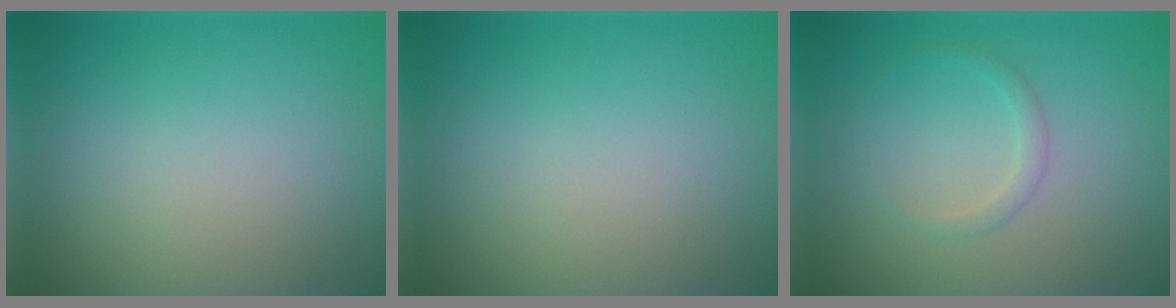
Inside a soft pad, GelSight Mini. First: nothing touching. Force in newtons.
{"total": 0.0}
{"total": 1.0, "press": 1.0, "slide": 0.1}